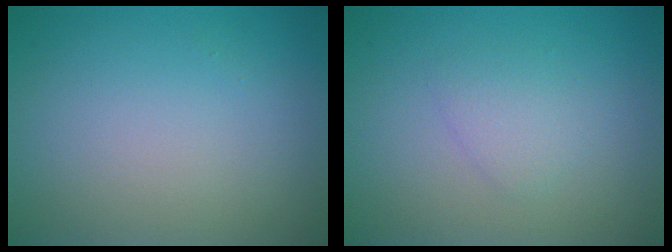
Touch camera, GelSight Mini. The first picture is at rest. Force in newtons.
{"total": 1.6, "press": 1.6, "slide": 0.1}